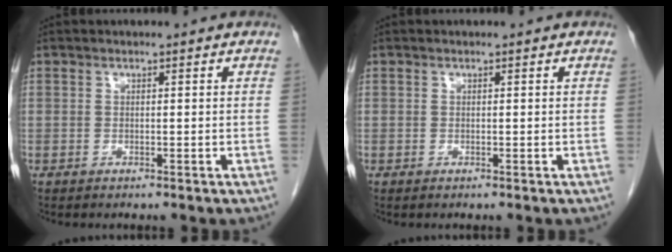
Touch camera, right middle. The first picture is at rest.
{"total": 0.0}